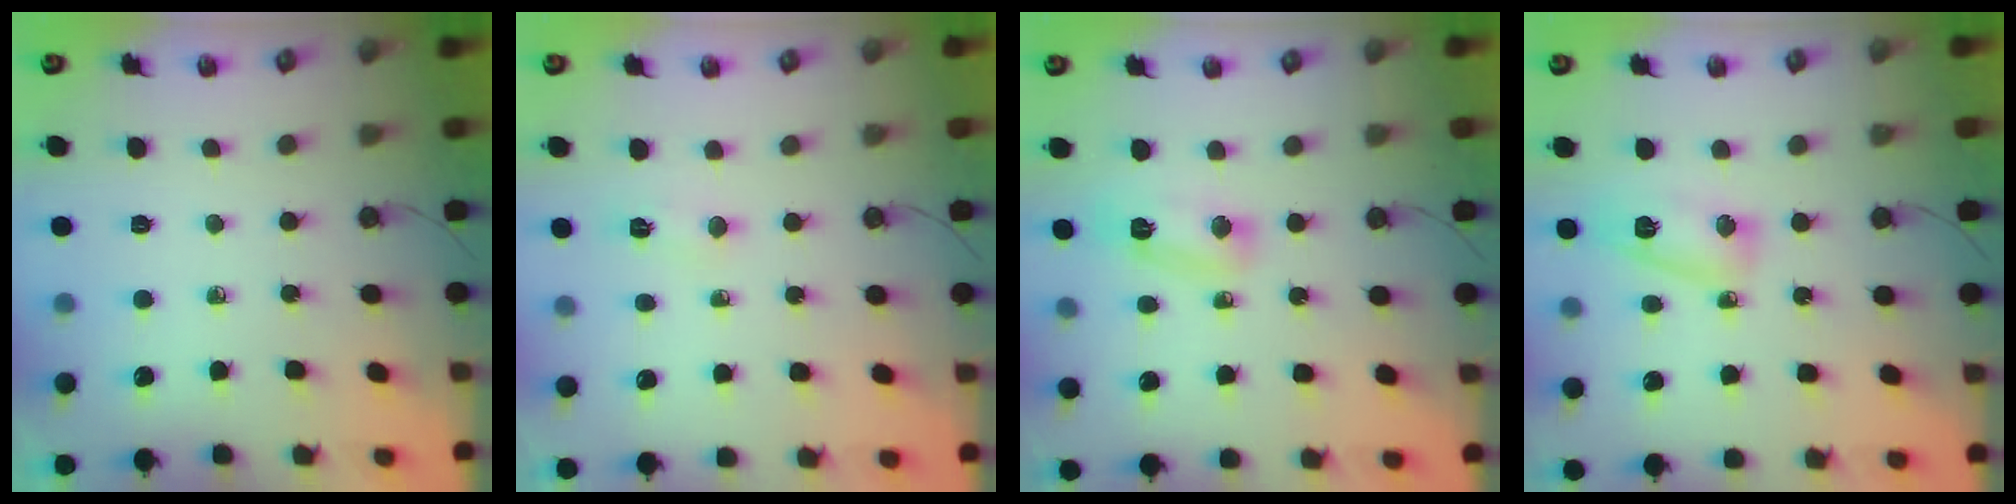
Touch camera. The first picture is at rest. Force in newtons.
{"total": 4.1, "press": 3.7, "slide": 1.8}
{"total": 6.6, "press": 5.5, "slide": 3.7}
{"total": 7.4, "press": 7.4, "slide": 0.5}